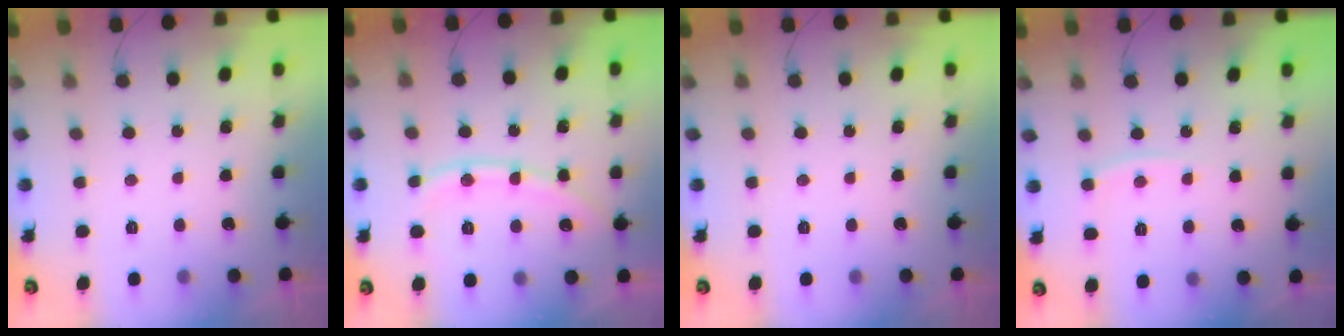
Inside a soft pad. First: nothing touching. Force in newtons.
{"total": 10.2, "press": 10.1, "slide": 1.5}
{"total": 0.0}
{"total": 3.7, "press": 3.7, "slide": 0.4}